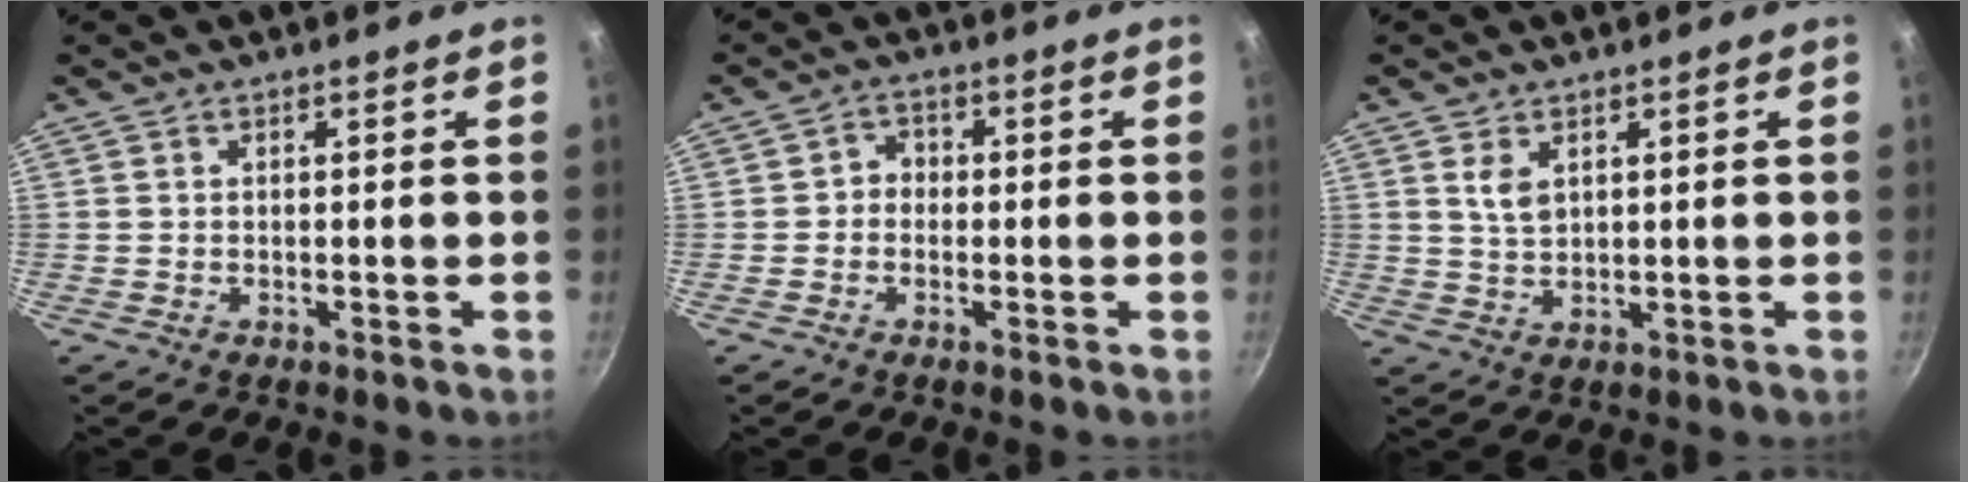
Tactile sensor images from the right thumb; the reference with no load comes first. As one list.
[{"total": 2.8, "force": [-0.5, 2.5, 1.2], "torque": [-0.002, 0.012, -0.015]}, {"total": 3.8, "force": [1.6, 2.2, 2.6], "torque": [-0.045, -0.010, 0.035]}]